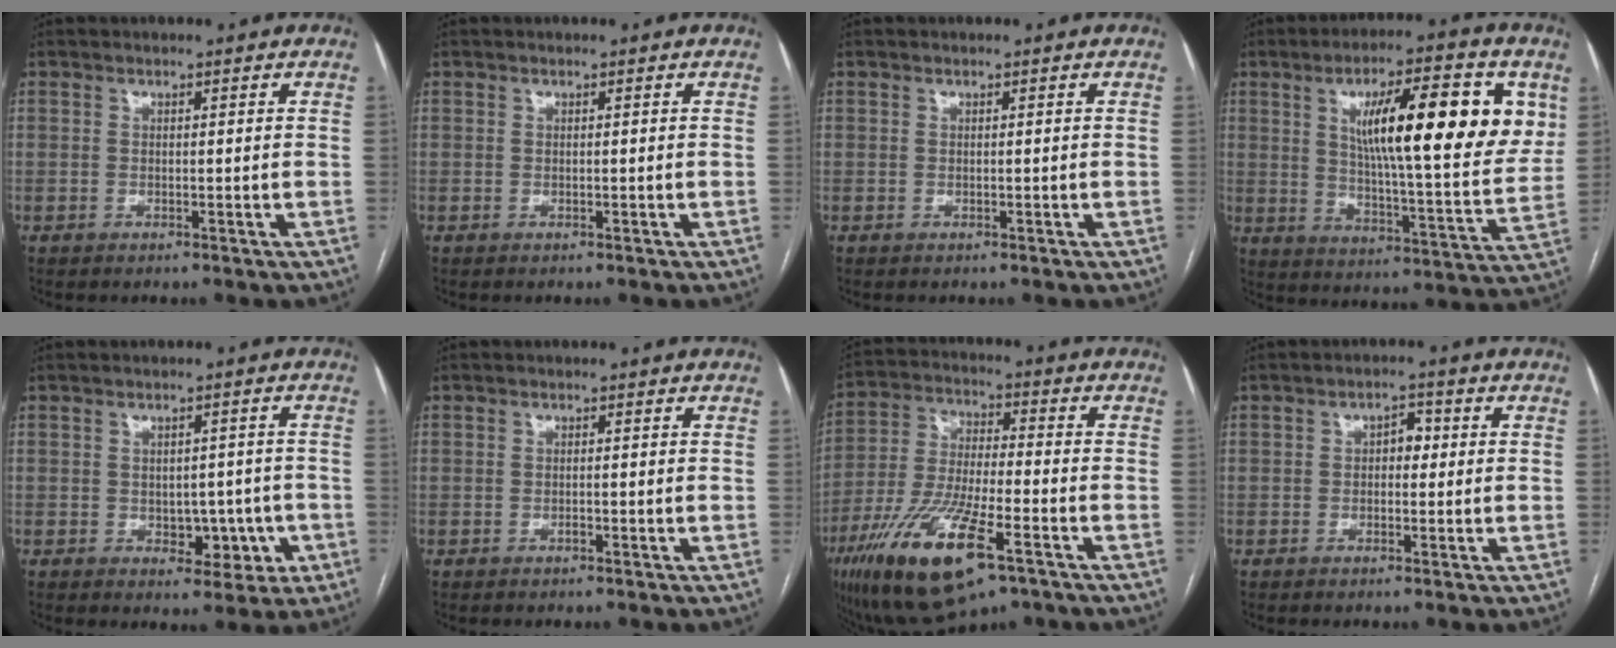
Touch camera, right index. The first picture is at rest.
{"total": 0.0}
{"total": 0.0}
{"total": 20.0, "force": [6.6, 3.9, 18.4], "torque": [-0.268, 0.008, 0.099]}
{"total": 5.5, "force": [-1.4, 3.8, 3.7], "torque": [-0.030, 0.014, -0.007]}
{"total": 0.6, "force": [-0.3, 0.2, 0.4], "torque": [-0.007, 0.001, -0.005]}
{"total": 17.4, "force": [-9.1, 4.3, 14.1], "torque": [-0.297, -0.027, -0.158]}
{"total": 2.6, "force": [0.2, 1.6, 2.1], "torque": [-0.027, 0.015, 0.000]}